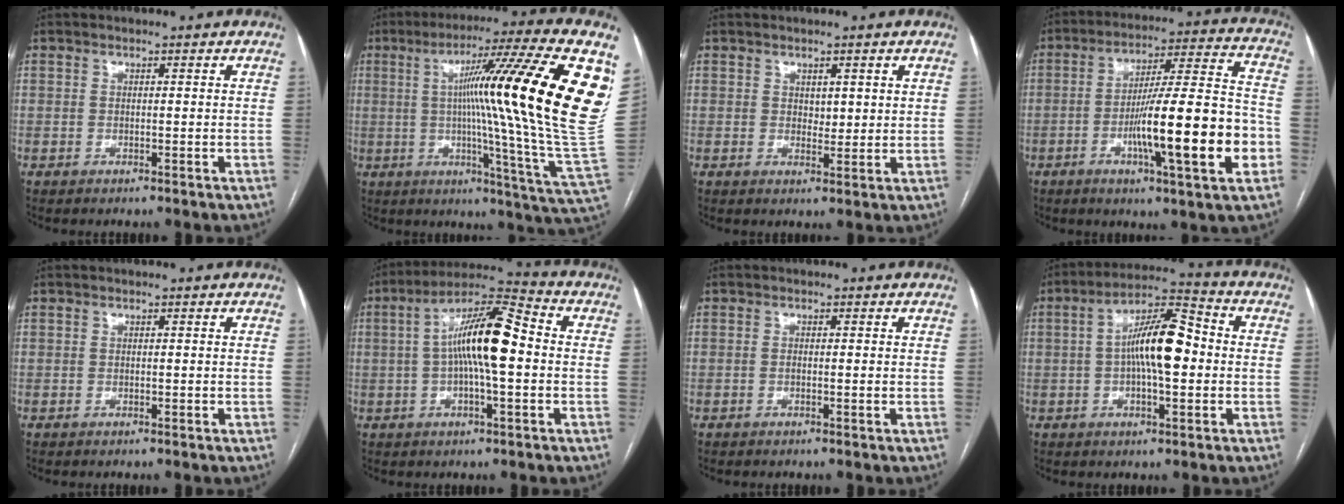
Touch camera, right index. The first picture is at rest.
{"total": 29.6, "force": [6.7, -1.1, 28.8], "torque": [-0.313, 0.023, 0.096]}
{"total": 2.4, "force": [1.0, 1.4, 1.7], "torque": [-0.021, -0.004, 0.017]}
{"total": 18.5, "force": [-5.1, 1.3, 17.7], "torque": [-0.271, 0.004, -0.077]}
{"total": 0.0}
{"total": 12.9, "force": [0.2, 2.2, 12.7], "torque": [-0.229, 0.027, -0.003]}
{"total": 1.0, "force": [-0.1, 0.2, 0.9], "torque": [-0.017, -0.001, -0.001]}
{"total": 11.3, "force": [-0.1, 3.1, 10.9], "torque": [-0.198, 0.025, -0.006]}